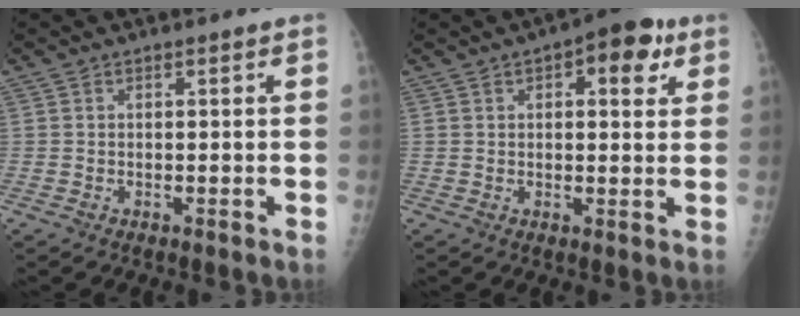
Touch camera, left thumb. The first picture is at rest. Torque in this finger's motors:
{"motor_torque": [0.01, 0.51, -0.02, -0.12, -0.02]}